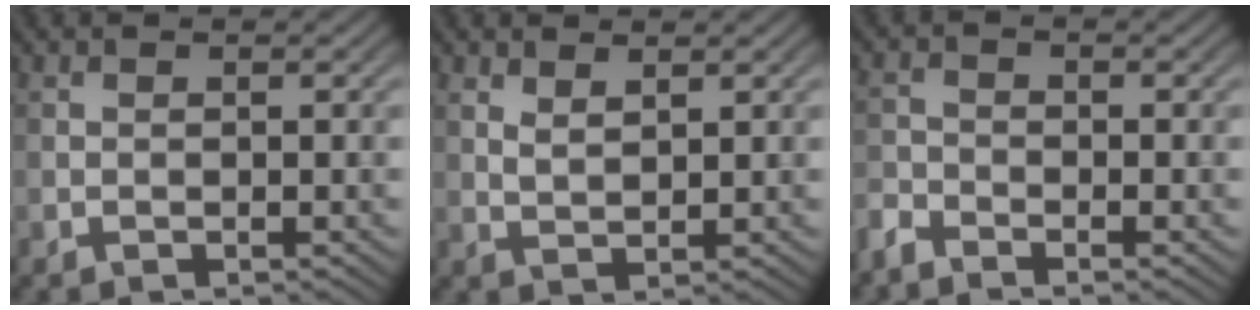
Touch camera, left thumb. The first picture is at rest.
{"total": 2.1, "force": [1.6, 0.5, 1.2], "torque": [-0.027, -0.003, 0.037]}
{"total": 2.4, "force": [-2.3, 0.6, 0.8], "torque": [-0.019, -0.007, -0.059]}